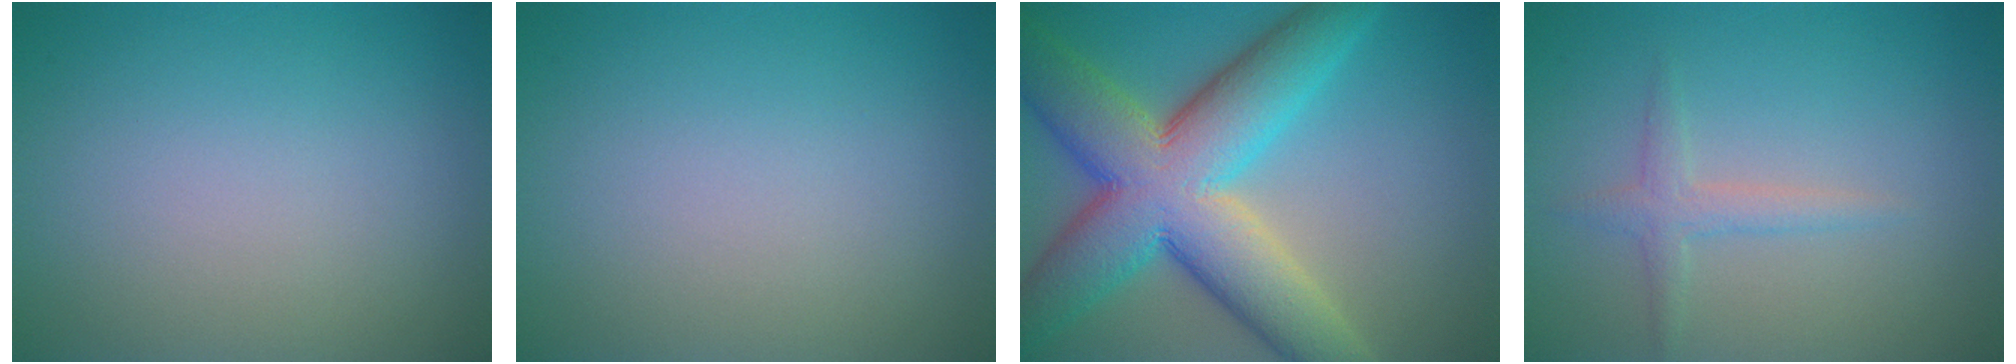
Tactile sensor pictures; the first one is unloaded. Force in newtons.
{"total": 0.0}
{"total": 13.2, "press": 13.2, "slide": 0.4}
{"total": 1.7, "press": 1.7, "slide": 0.1}